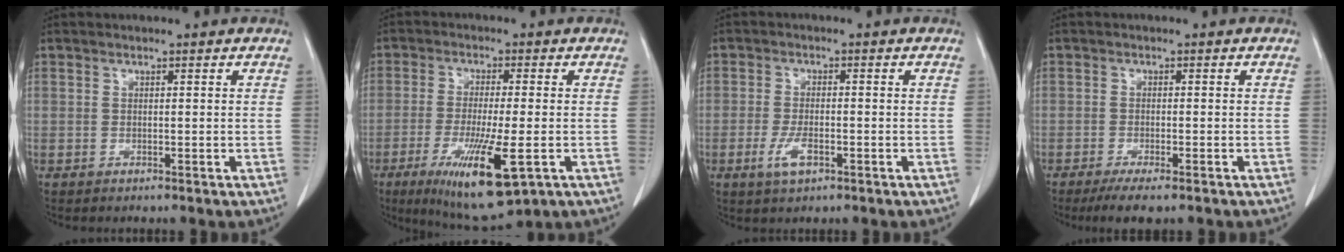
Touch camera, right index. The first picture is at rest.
{"total": 12.6, "force": [-5.1, 1.8, 11.4], "torque": [-0.204, -0.040, -0.077]}
{"total": 3.9, "force": [-1.7, 1.3, 3.3], "torque": [-0.070, -0.004, -0.028]}
{"total": 5.0, "force": [-3.6, 0.7, 3.4], "torque": [-0.049, -0.013, -0.054]}